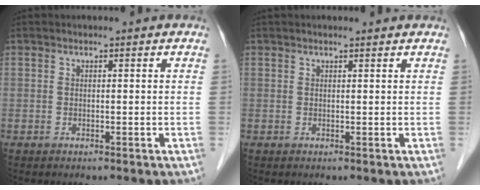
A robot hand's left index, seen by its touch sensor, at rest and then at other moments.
{"total": 2.4, "force": [2.3, 0.2, 0.8], "torque": [-0.010, 0.020, 0.027]}